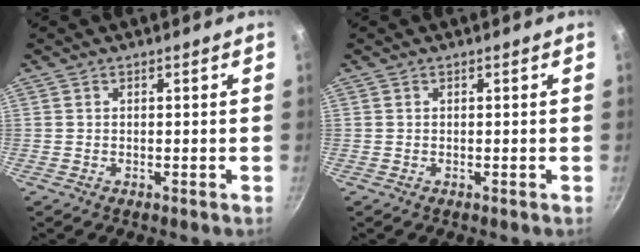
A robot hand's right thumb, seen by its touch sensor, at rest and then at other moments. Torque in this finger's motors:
{"motor_torque": [-0.01, 0.01, 0.00, 0.01, 0.01]}